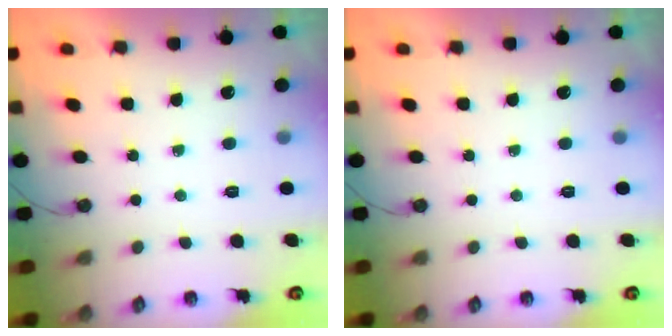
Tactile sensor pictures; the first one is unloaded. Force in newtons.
{"total": 0.0}